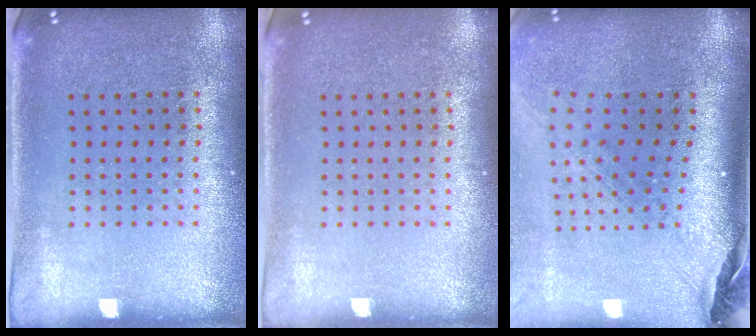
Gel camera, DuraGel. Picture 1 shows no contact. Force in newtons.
{"total": 0.0}
{"total": 2.7, "press": 2.0, "slide": 1.8}